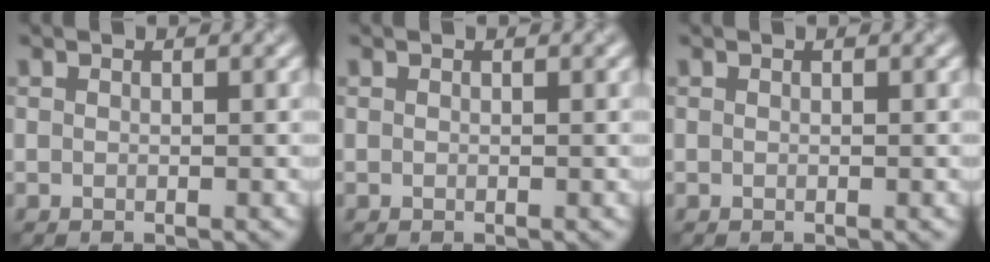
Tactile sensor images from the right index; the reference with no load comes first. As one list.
[{"total": 0.0}, {"total": 0.0}]